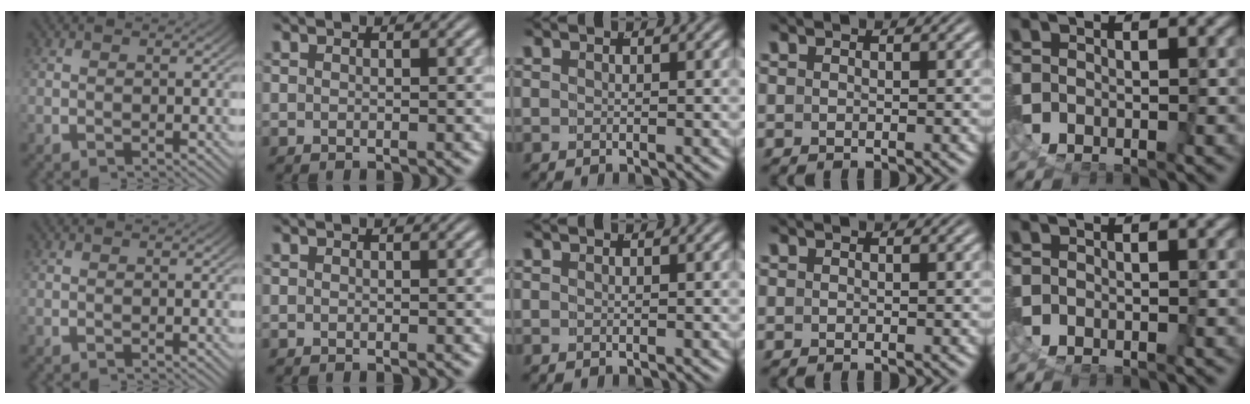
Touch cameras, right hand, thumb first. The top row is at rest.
{}